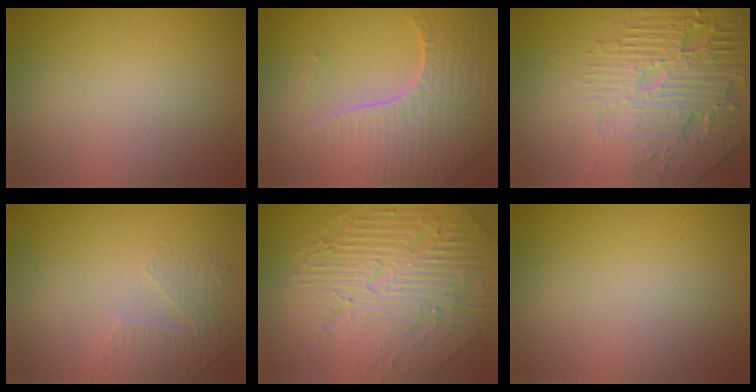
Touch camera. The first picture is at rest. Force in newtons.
{"total": 7.4, "press": 5.3, "slide": 5.2}
{"total": 8.7, "press": 6.2, "slide": 6.1}
{"total": 1.6, "press": 1.2, "slide": 1.1}
{"total": 10.8, "press": 7.2, "slide": 8.1}
{"total": 0.0}